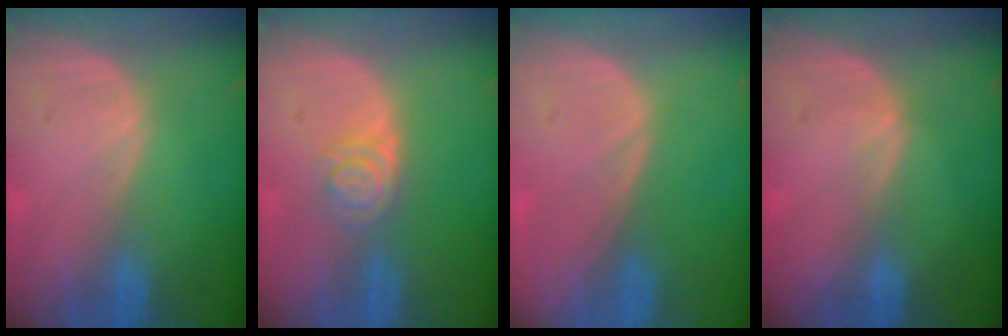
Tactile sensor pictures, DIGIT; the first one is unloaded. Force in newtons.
{"total": 3.9, "press": 3.5, "slide": 1.7}
{"total": 0.0}
{"total": 1.2, "press": 0.7, "slide": 0.9}